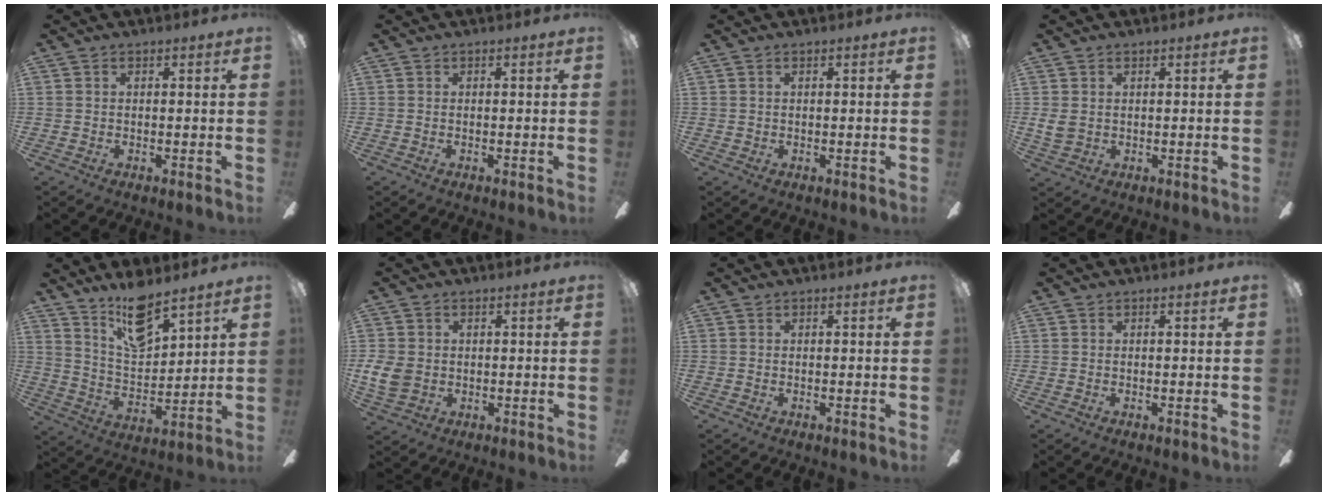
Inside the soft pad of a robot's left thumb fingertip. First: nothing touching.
{"total": 0.0}
{"total": 0.6, "force": [0.3, 0.4, 0.3], "torque": [-0.006, 0.003, 0.006]}
{"total": 3.1, "force": [1.0, 2.4, 1.8], "torque": [-0.042, 0.001, 0.018]}
{"total": 13.6, "force": [10.7, 4.7, 6.8], "torque": [-0.124, -0.059, 0.191]}
{"total": 6.1, "force": [-0.1, 5.1, 3.4], "torque": [-0.088, 0.009, 0.000]}
{"total": 0.0}
{"total": 0.0}